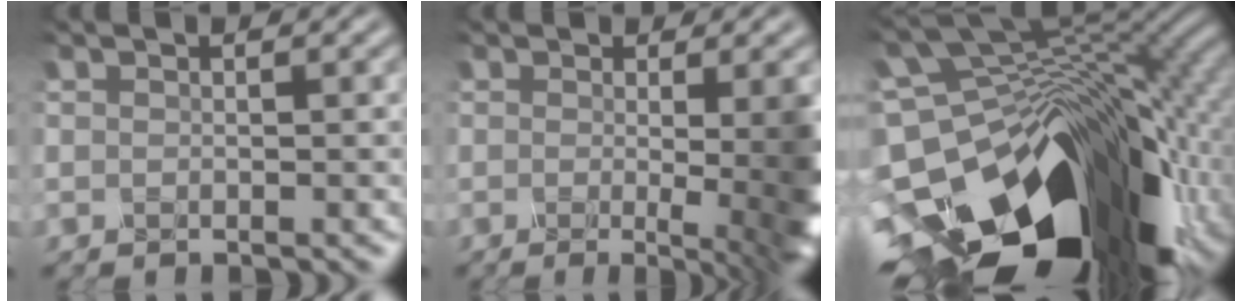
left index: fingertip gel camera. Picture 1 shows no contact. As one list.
[{"total": 9.7, "force": [0.1, 3.7, 9.0], "torque": [-0.089, 0.007, 0.004]}, {"total": 16.8, "force": [-7.7, 10.1, 11.0], "torque": [-0.223, -0.025, -0.117]}]